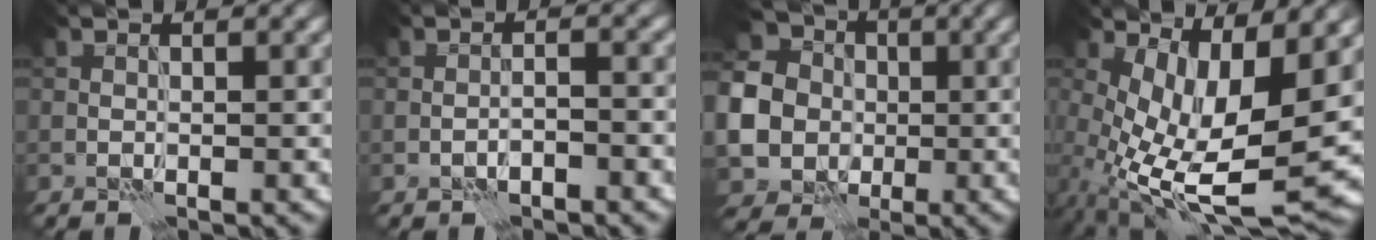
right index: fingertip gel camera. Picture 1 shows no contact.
{"total": 1.8, "force": [-1.3, 0.5, 1.2], "torque": [-0.018, 0.005, -0.023]}
{"total": 12.4, "force": [-1.3, 11.5, 4.5], "torque": [-0.142, -0.010, -0.046]}
{"total": 10.5, "force": [0.1, 3.9, 9.8], "torque": [-0.192, -0.023, 0.016]}